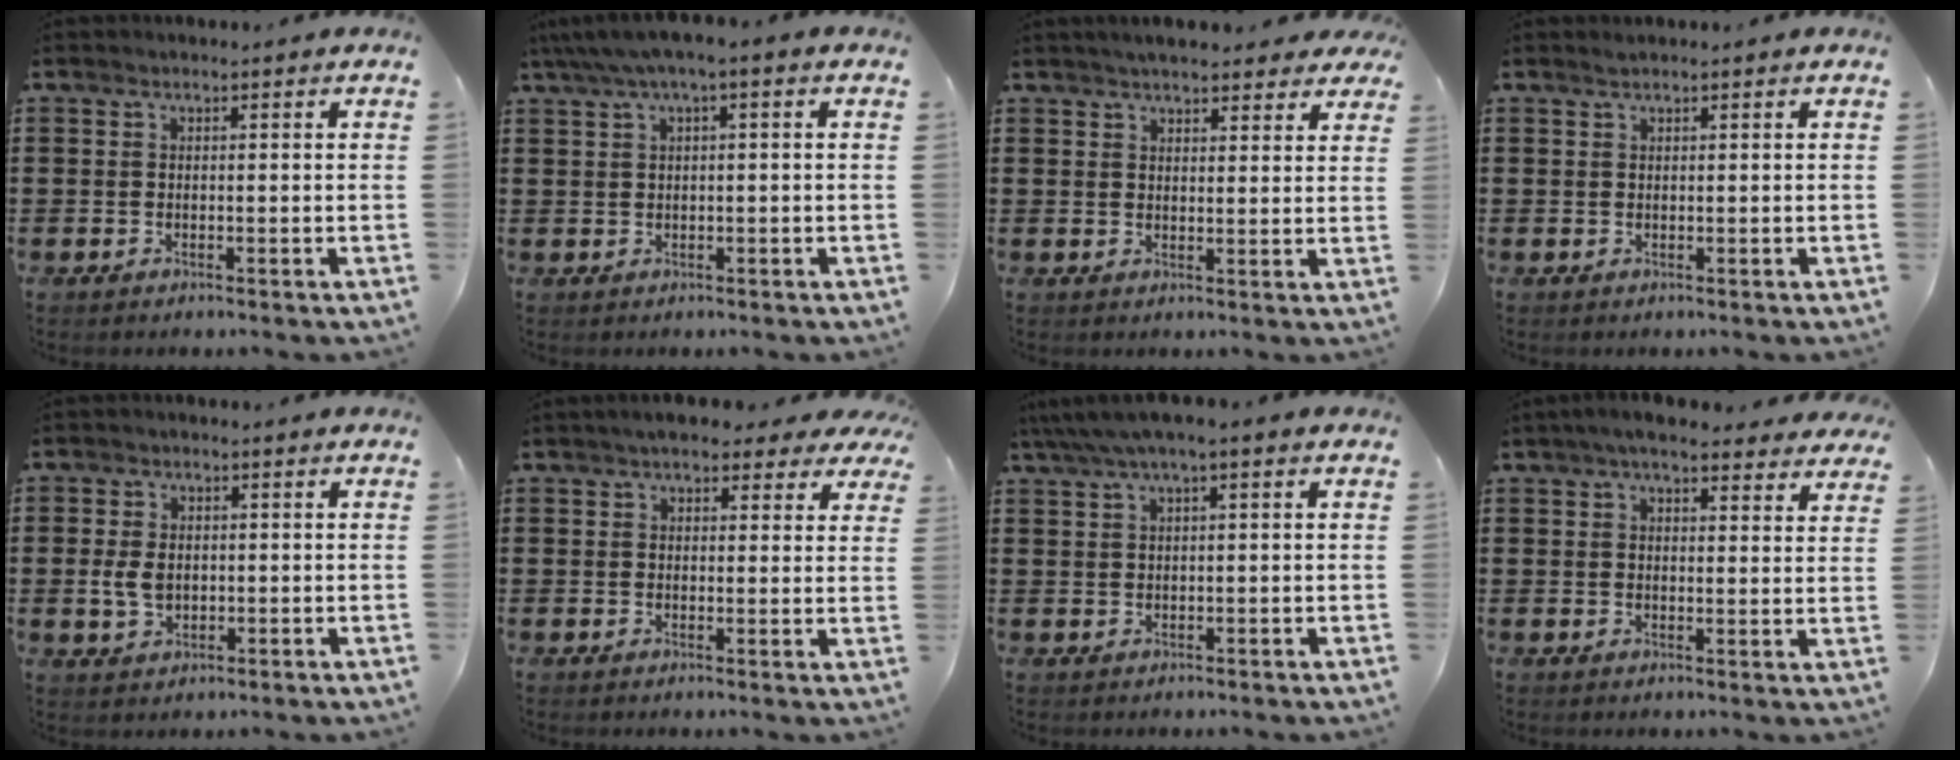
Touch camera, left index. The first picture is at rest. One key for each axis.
{"total": 2.3, "fx": 0.0, "fy": 0.3, "fz": 2.3, "tx": -0.039, "ty": 0.002, "tz": -0.002}
{"total": 4.1, "fx": 3.8, "fy": 0.8, "fz": 1.2, "tx": -0.026, "ty": -0.007, "tz": 0.069}
{"total": 0.6, "fx": 0.5, "fy": 0.1, "fz": 0.3, "tx": -0.007, "ty": 0.000, "tz": 0.010}
{"total": 4.0, "fx": -0.1, "fy": 2.9, "fz": 2.8, "tx": -0.073, "ty": 0.004, "tz": -0.007}
{"total": 4.5, "fx": 3.7, "fy": 1.5, "fz": 2.1, "tx": -0.047, "ty": 0.001, "tz": 0.066}
{"total": 2.5, "fx": 0.9, "fy": 0.2, "fz": 2.3, "tx": -0.044, "ty": 0.000, "tz": 0.016}
{"total": 5.3, "fx": 4.6, "fy": 1.0, "fz": 2.5, "tx": -0.061, "ty": -0.002, "tz": 0.084}